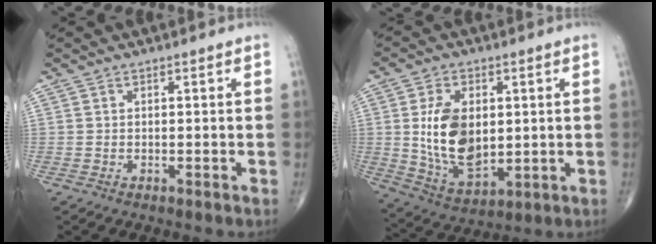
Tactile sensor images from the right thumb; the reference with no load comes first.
{"total": 14.1, "force": [1.4, 8.5, 11.1], "torque": [-0.182, -0.015, 0.038]}